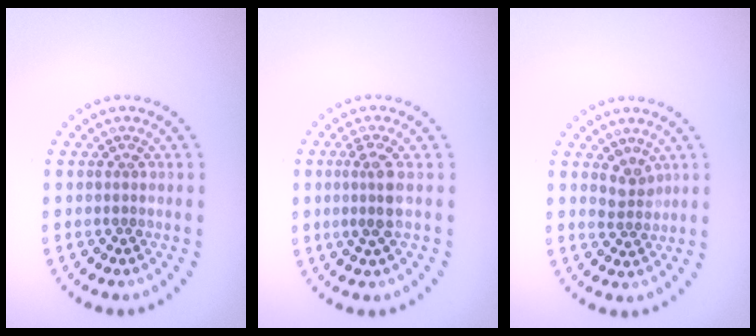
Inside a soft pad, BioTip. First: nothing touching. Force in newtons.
{"total": 2.3, "press": 1.9, "slide": 1.3}
{"total": 1.9, "press": 1.4, "slide": 1.3}